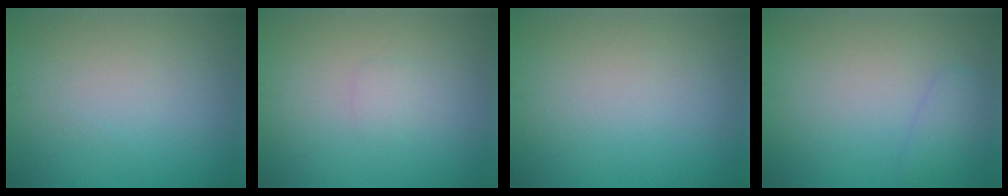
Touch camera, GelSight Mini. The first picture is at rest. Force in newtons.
{"total": 0.9, "press": 0.9, "slide": 0.1}
{"total": 0.0}
{"total": 1.3, "press": 1.3, "slide": 0.1}